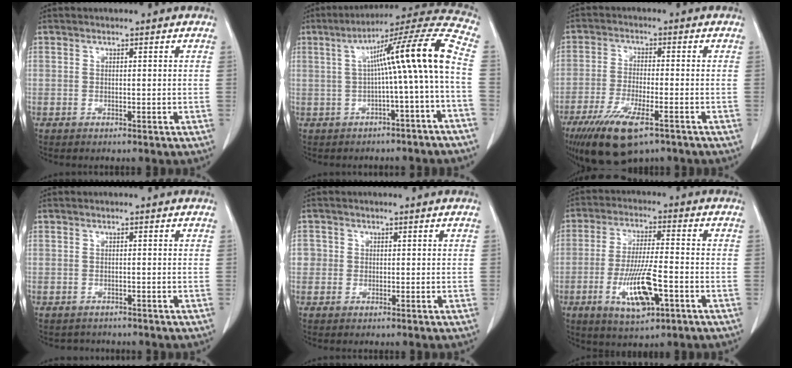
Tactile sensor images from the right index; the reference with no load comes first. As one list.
[{"total": 13.5, "force": [-0.6, -1.0, 13.4], "torque": [-0.188, 0.039, -0.012]}, {"total": 11.1, "force": [-6.9, 3.0, 8.2], "torque": [-0.150, -0.023, -0.113]}, {"total": 1.8, "force": [-1.6, 0.9, 0.1], "torque": [-0.003, -0.001, -0.022]}, {"total": 2.1, "force": [0.2, 2.1, 0.2], "torque": [0.012, 0.005, 0.002]}, {"total": 10.4, "force": [-3.7, 2.3, 9.5], "torque": [-0.182, -0.009, -0.060]}]